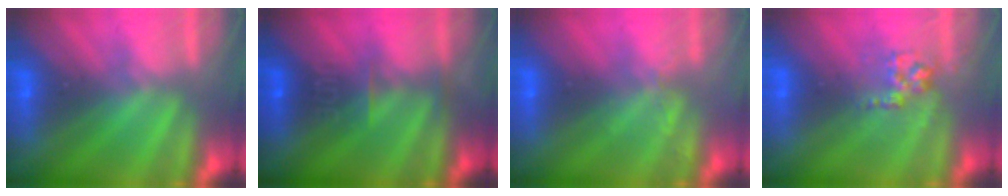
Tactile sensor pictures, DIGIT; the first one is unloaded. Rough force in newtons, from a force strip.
{"total": 4.6}
{"total": 2.1}
{"total": 2.7}